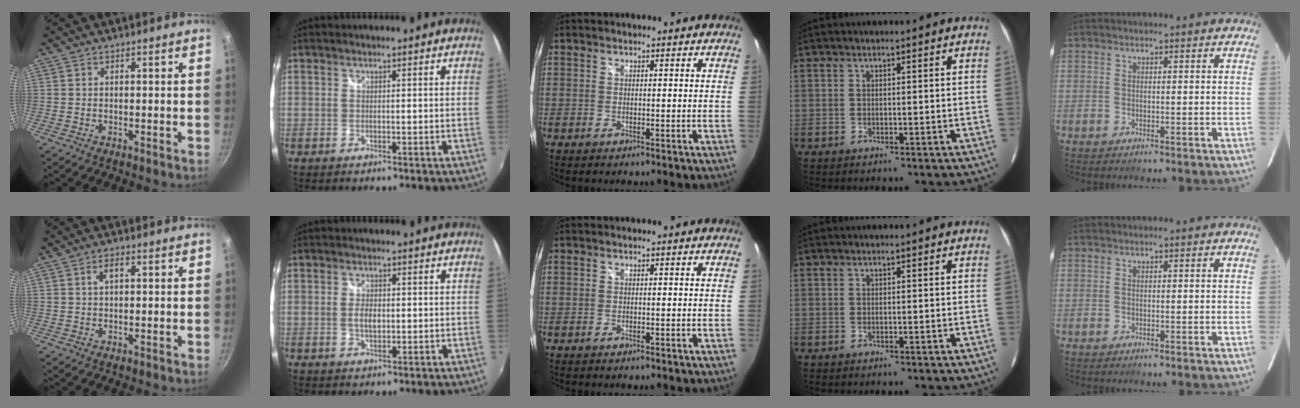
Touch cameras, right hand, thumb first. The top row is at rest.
{"thumb": {"total": 2.2, "force": [0.7, 1.2, 1.7], "torque": [-0.028, 0.006, 0.013]}, "index": {"total": 2.8, "force": [-0.1, 1.4, 2.4], "torque": [-0.044, -0.001, -0.002]}}